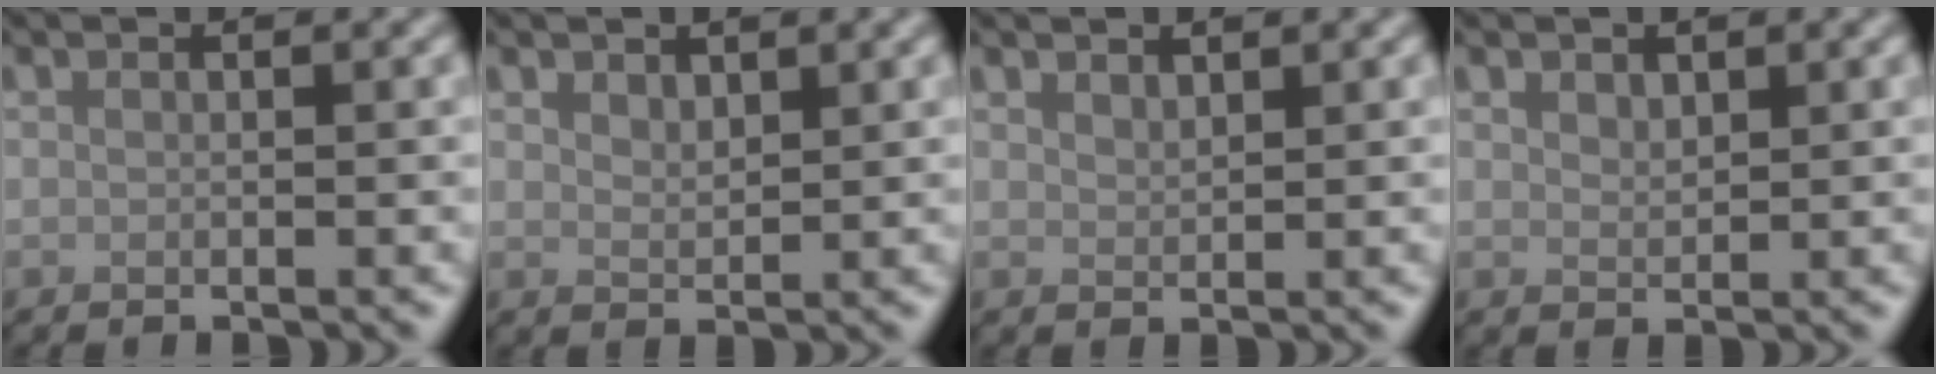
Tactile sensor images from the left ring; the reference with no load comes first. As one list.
[{"total": 1.5, "force": [1.2, 0.7, 0.7], "torque": [-0.014, -0.001, 0.026]}, {"total": 1.2, "force": [1.1, 0.2, 0.2], "torque": [-0.005, 0.000, 0.022]}, {"total": 1.2, "force": [0.9, 0.6, 0.5], "torque": [-0.011, -0.001, 0.020]}]